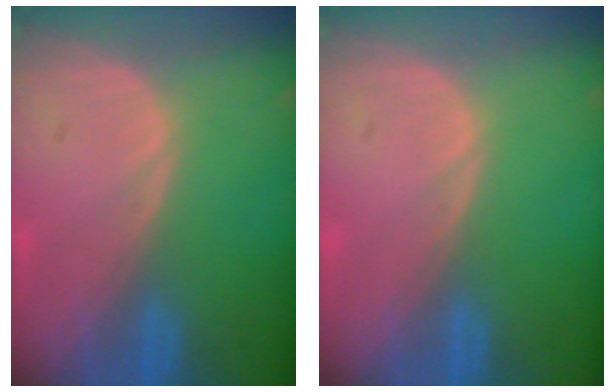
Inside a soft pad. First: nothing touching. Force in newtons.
{"total": 0.0}